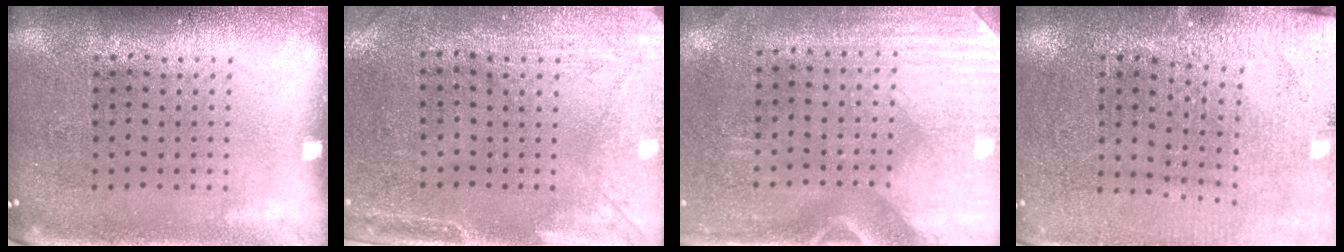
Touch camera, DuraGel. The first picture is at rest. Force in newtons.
{"total": 3.0, "press": 2.3, "slide": 1.8}
{"total": 3.0, "press": 2.6, "slide": 1.5}
{"total": 2.8, "press": 2.8, "slide": 0.1}